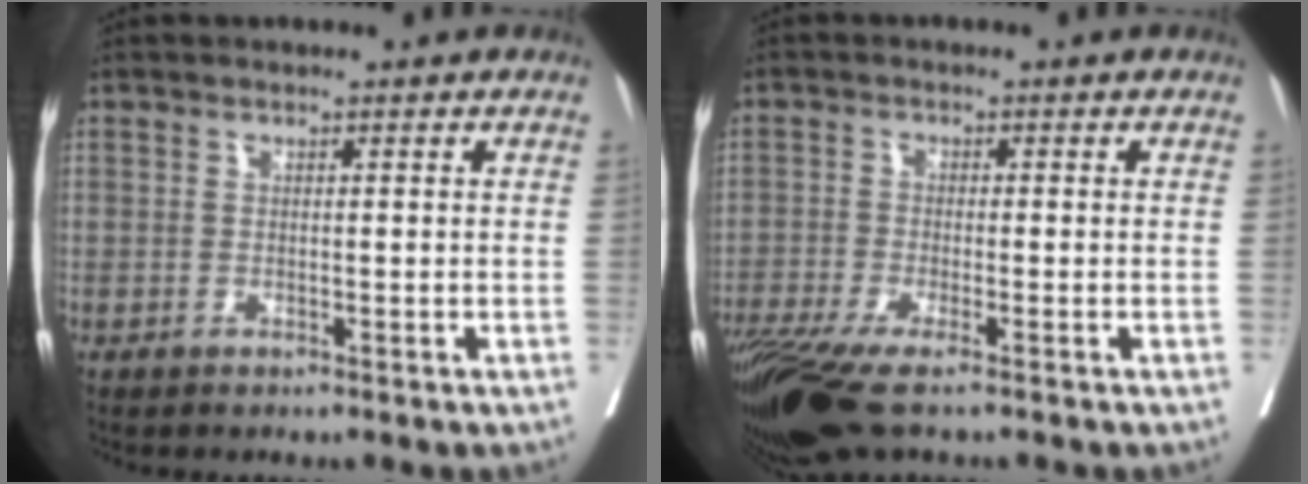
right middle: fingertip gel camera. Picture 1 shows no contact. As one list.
[{"total": 8.8, "force": [-6.4, 1.3, 6.0], "torque": [-0.109, -0.019, -0.117]}]